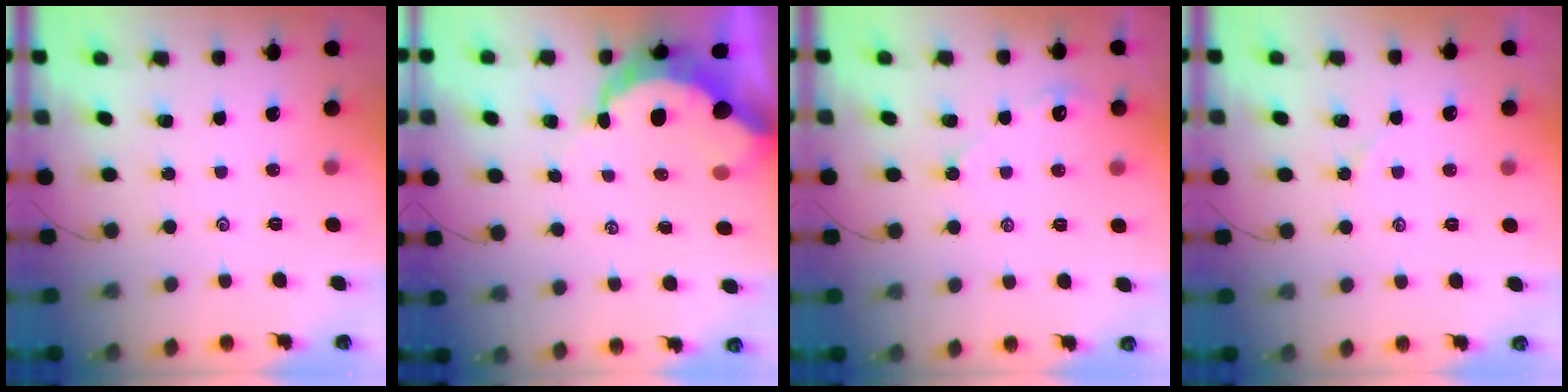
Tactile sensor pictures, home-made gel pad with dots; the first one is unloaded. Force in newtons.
{"total": 8.9, "press": 8.9, "slide": 0.9}
{"total": 3.2, "press": 3.1, "slide": 0.7}
{"total": 2.2, "press": 2.2, "slide": 0.3}